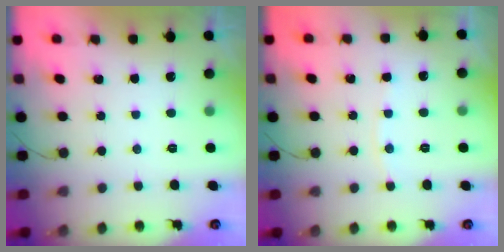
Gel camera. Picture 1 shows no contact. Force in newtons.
{"total": 2.9, "press": 2.8, "slide": 0.4}